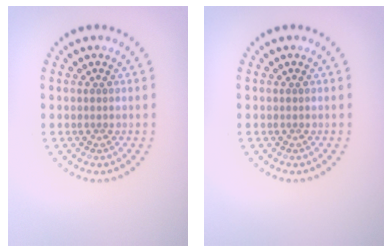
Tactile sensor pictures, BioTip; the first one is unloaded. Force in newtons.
{"total": 0.0}